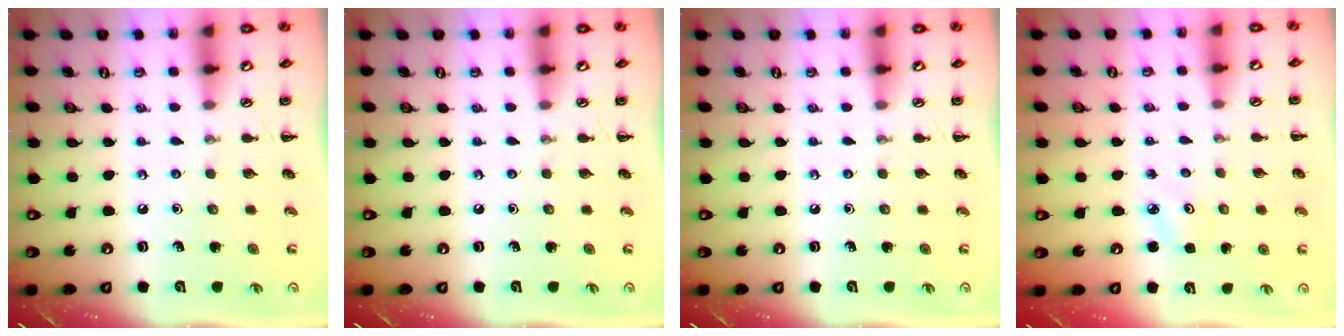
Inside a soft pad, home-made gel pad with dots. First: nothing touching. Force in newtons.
{"total": 0.0}
{"total": 0.0}
{"total": 2.5, "press": 2.4, "slide": 0.7}